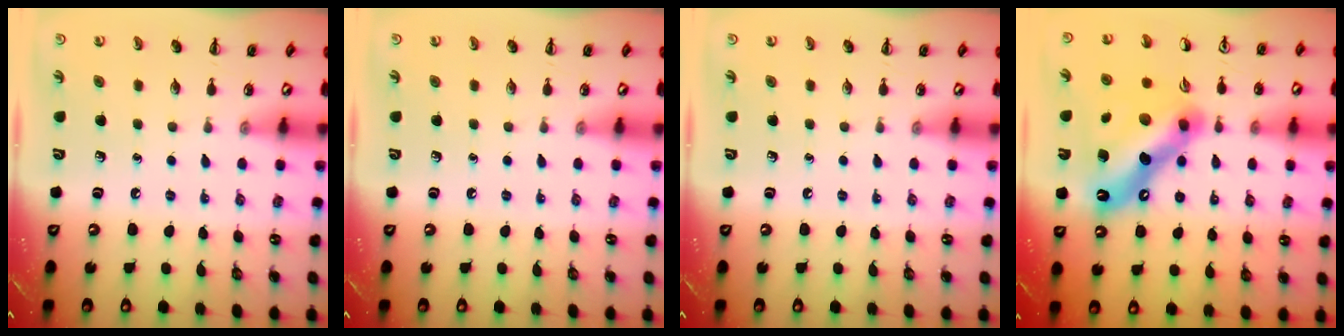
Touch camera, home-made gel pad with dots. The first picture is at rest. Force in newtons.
{"total": 0.0}
{"total": 0.0}
{"total": 17.6, "press": 17.6, "slide": 0.1}